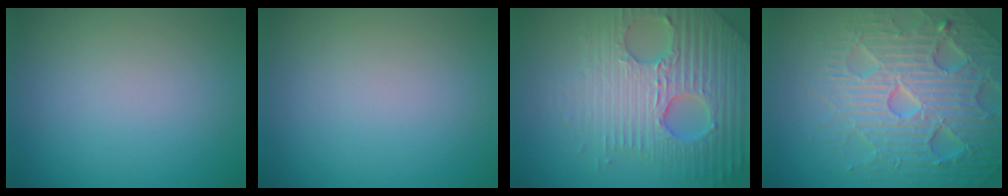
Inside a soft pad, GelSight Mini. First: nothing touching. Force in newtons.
{"total": 0.0}
{"total": 7.3, "press": 7.1, "slide": 1.8}
{"total": 7.4, "press": 7.3, "slide": 1.5}